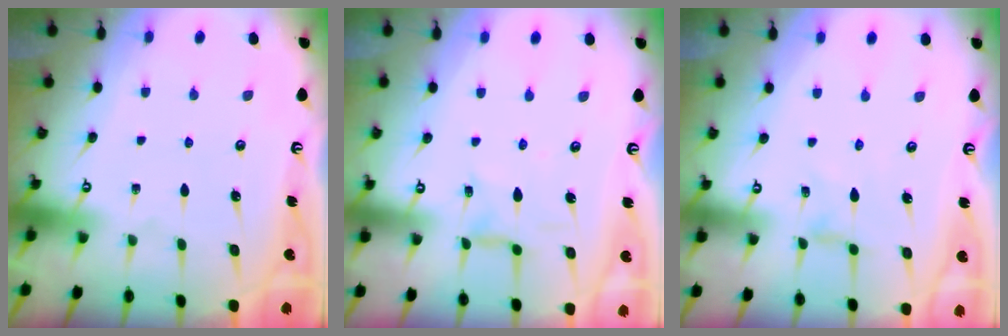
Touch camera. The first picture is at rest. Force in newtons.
{"total": 2.4, "press": 2.3, "slide": 0.3}
{"total": 0.8, "press": 0.8, "slide": 0.2}